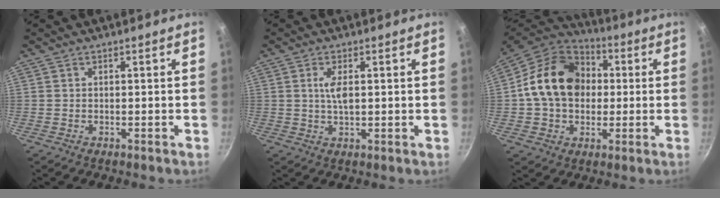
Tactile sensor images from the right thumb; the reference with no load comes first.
{"total": 3.8, "force": [0.7, 1.5, 3.4], "torque": [-0.064, 0.001, 0.013]}
{"total": 18.5, "force": [1.8, 14.4, 11.4], "torque": [-0.170, 0.031, 0.022]}